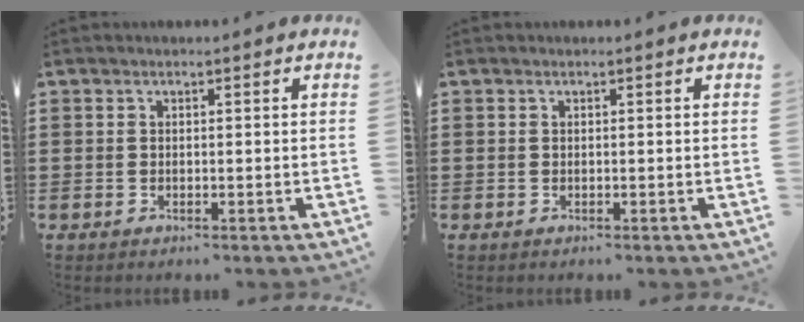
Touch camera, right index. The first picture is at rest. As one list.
[{"total": 0.0}]